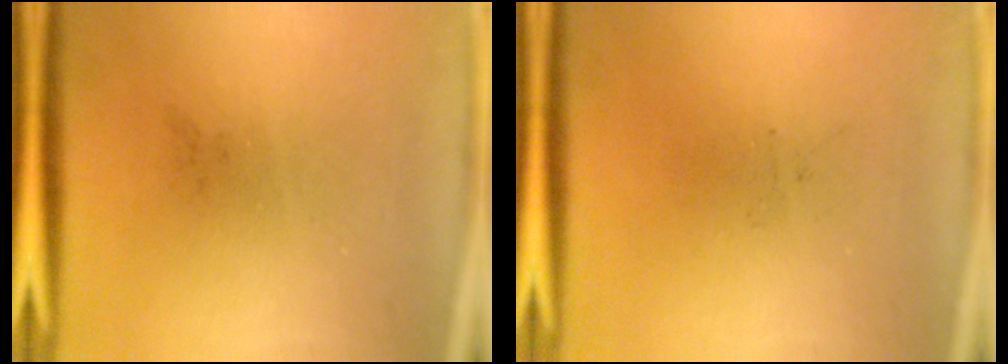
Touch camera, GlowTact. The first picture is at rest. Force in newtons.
{"total": 0.0}